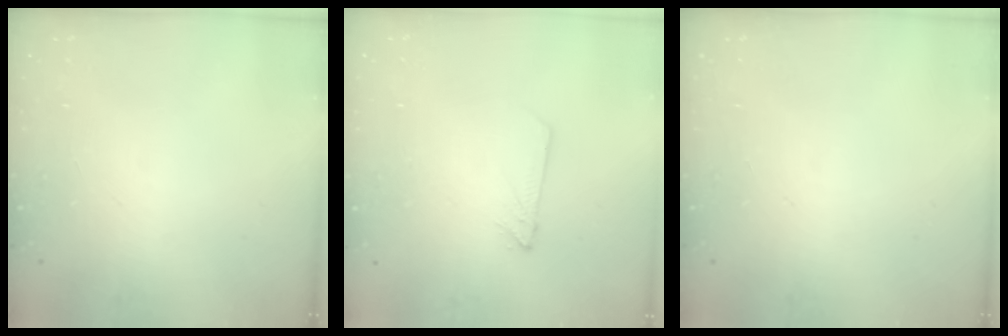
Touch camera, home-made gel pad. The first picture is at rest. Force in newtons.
{"total": 2.8, "press": 2.8, "slide": 0.3}
{"total": 0.0}